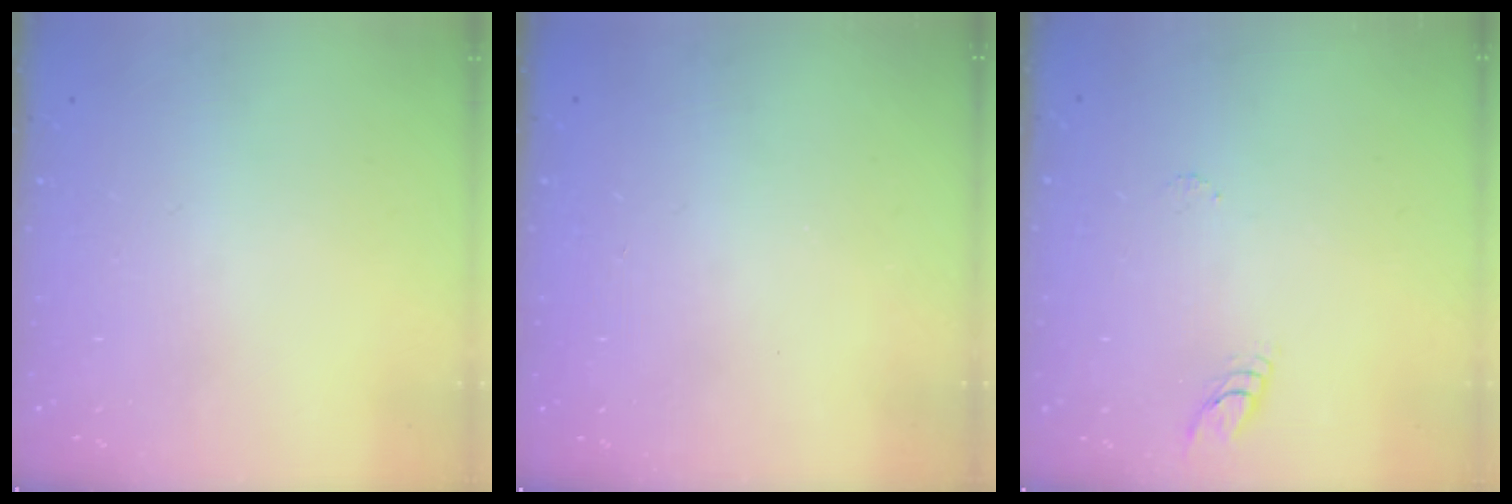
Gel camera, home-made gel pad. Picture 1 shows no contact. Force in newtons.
{"total": 0.0}
{"total": 3.7, "press": 3.7, "slide": 0.3}